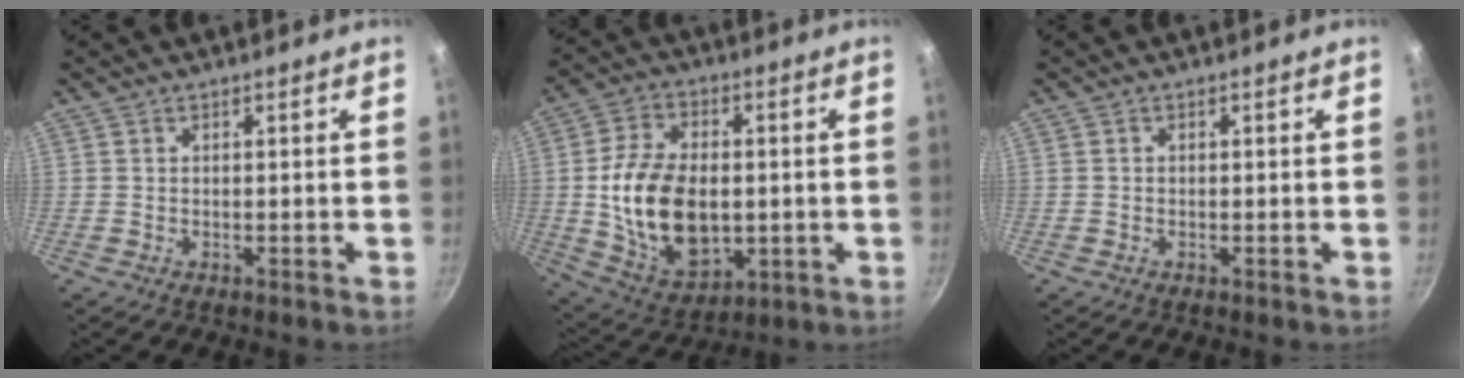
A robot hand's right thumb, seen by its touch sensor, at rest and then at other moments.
{"total": 18.2, "force": [-0.6, 11.8, 13.9], "torque": [-0.228, 0.002, 0.004]}
{"total": 0.0}